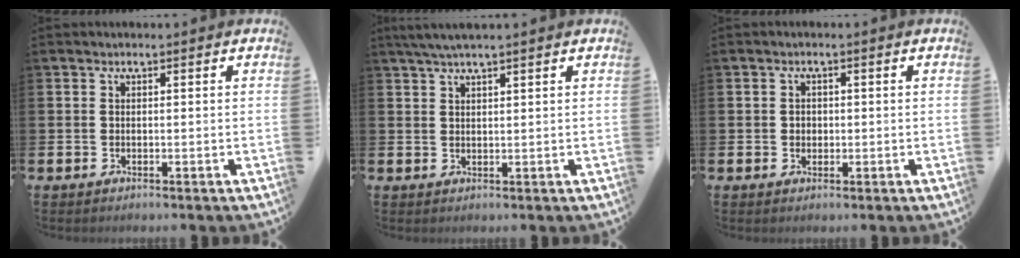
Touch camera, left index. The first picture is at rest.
{"total": 2.8, "force": [2.3, 0.1, 1.5], "torque": [-0.035, 0.002, 0.043]}
{"total": 1.3, "force": [0.3, 1.2, 0.5], "torque": [0.003, 0.005, 0.000]}